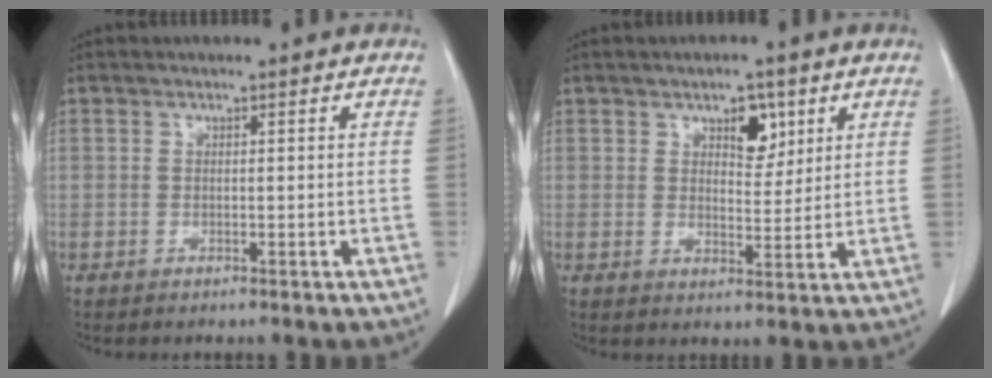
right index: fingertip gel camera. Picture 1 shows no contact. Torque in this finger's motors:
{"motor_torque": [0.10, 0.23, 0.12, 0.03]}